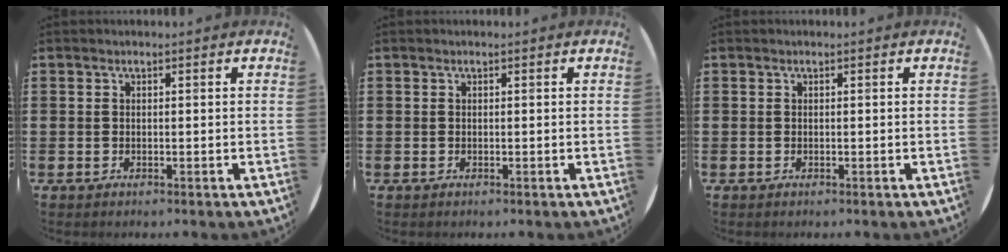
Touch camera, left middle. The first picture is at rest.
{"total": 0.0}
{"total": 0.0}